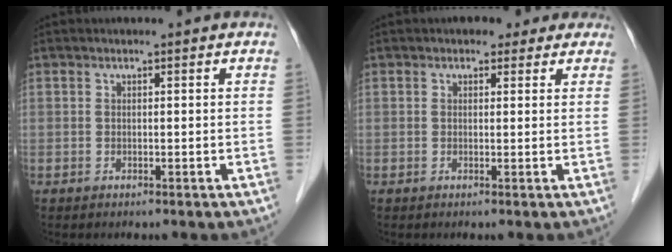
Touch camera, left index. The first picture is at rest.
{"total": 3.1, "force": [2.2, 2.1, 1.0], "torque": [-0.001, 0.012, 0.019]}